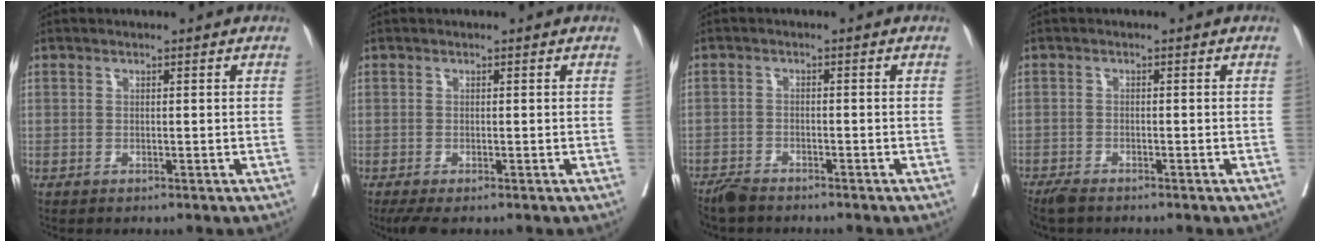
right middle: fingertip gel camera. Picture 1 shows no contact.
{"total": 2.8, "force": [-2.0, 0.7, 1.9], "torque": [-0.034, -0.011, -0.033]}
{"total": 3.4, "force": [-3.2, 0.7, 1.0], "torque": [-0.016, -0.009, -0.057]}
{"total": 3.4, "force": [-3.0, 0.8, 1.4], "torque": [-0.024, -0.009, -0.050]}